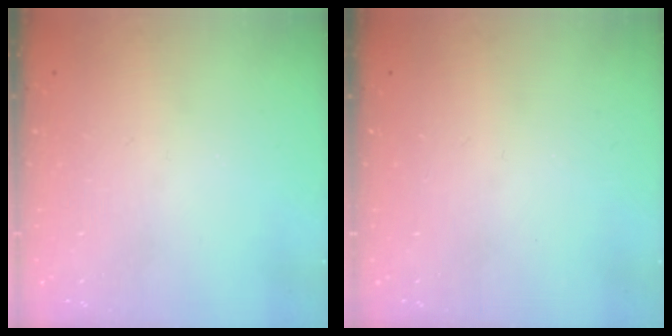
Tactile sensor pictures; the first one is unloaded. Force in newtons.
{"total": 0.0}